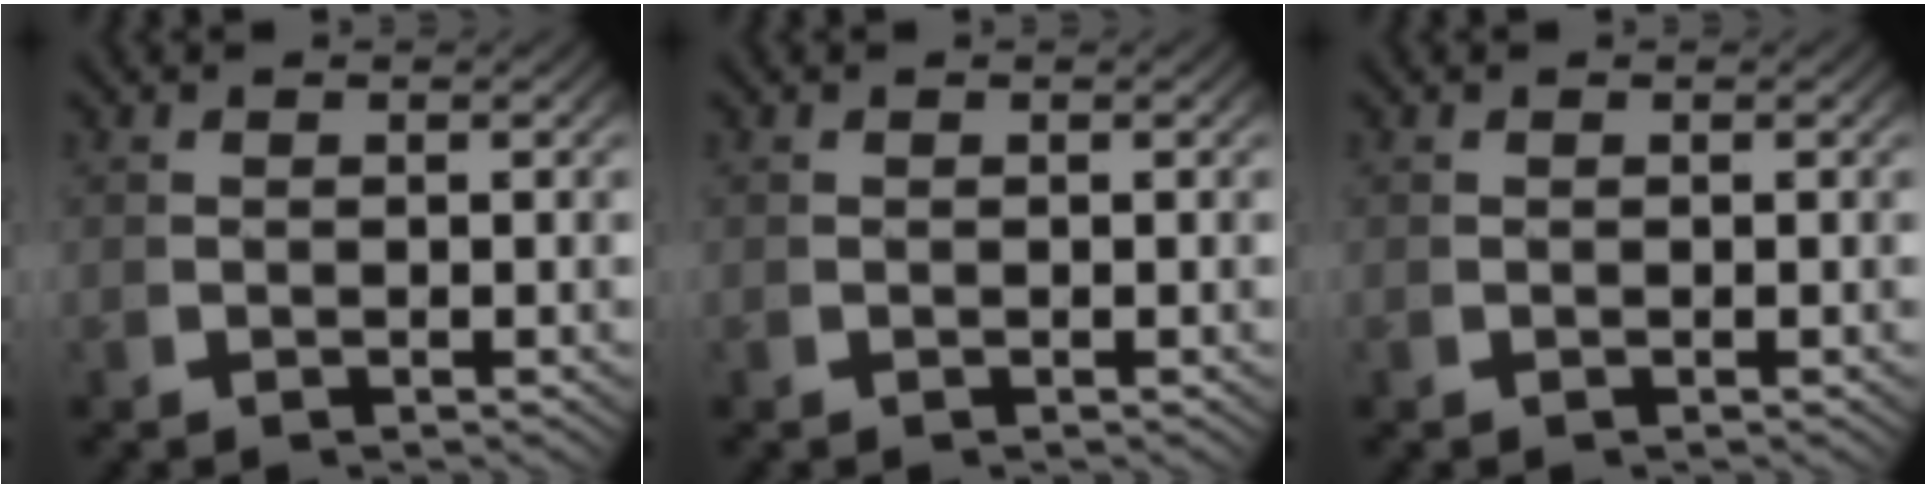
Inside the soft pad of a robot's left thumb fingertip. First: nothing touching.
{"total": 0.0}
{"total": 0.0}